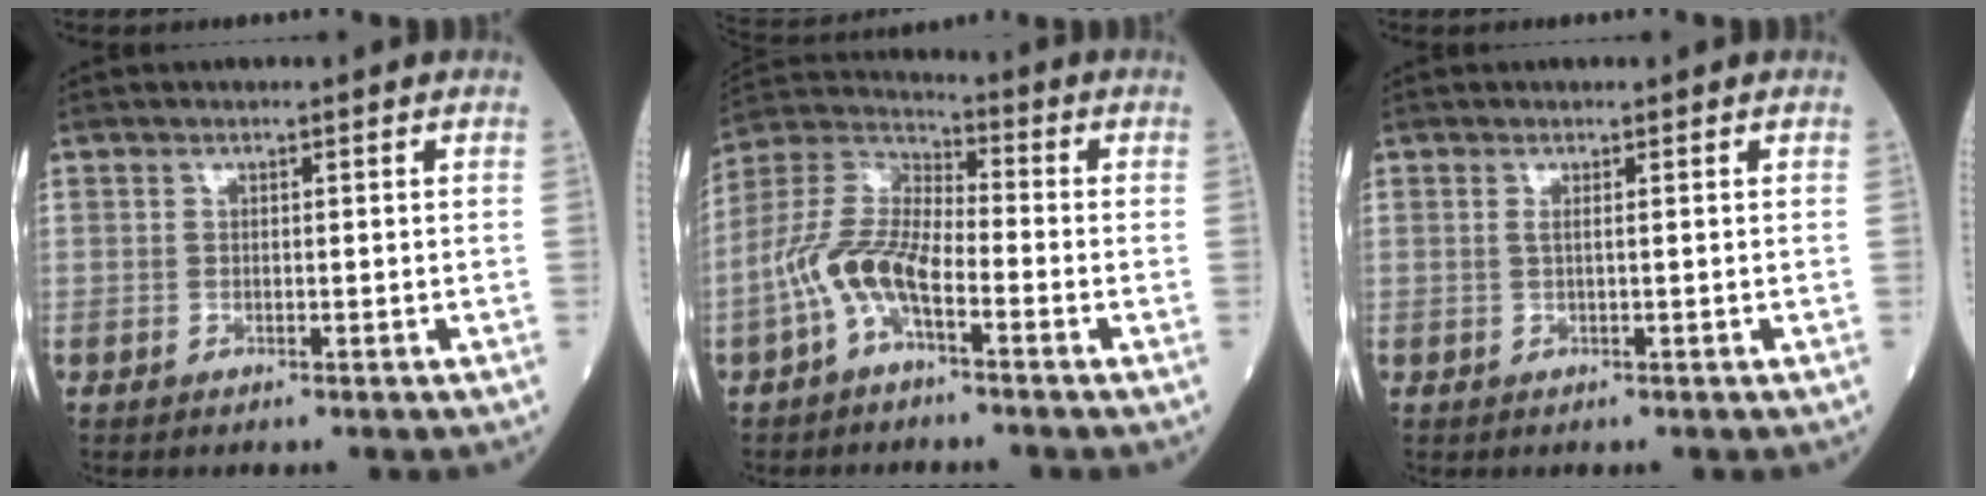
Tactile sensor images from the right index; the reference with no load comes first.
{"total": 9.8, "force": [-4.1, 3.8, 8.1], "torque": [-0.187, 0.019, -0.086]}
{"total": 0.7, "force": [0.1, -0.2, 0.7], "torque": [-0.020, -0.001, 0.000]}